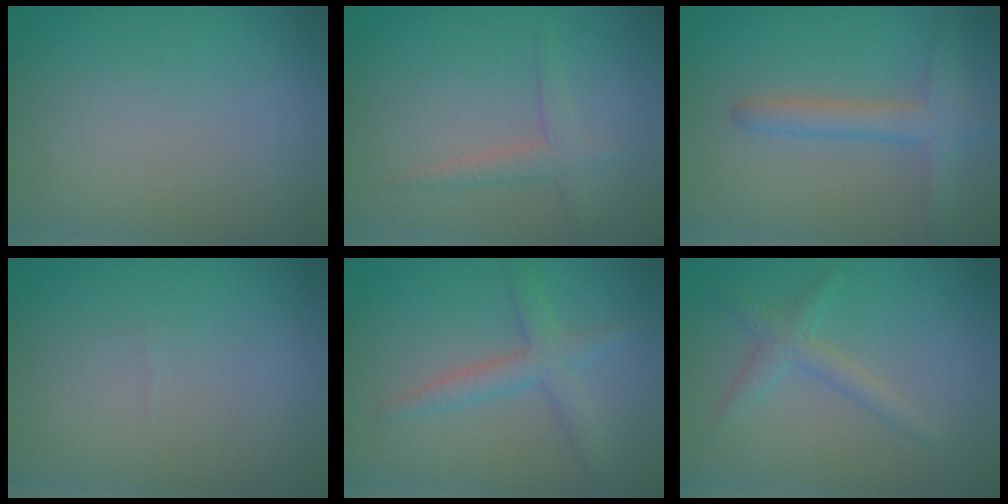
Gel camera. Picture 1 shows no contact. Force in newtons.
{"total": 1.8, "press": 1.8, "slide": 0.0}
{"total": 3.4, "press": 3.4, "slide": 0.2}
{"total": 0.0}
{"total": 2.9, "press": 2.9, "slide": 0.1}
{"total": 2.0, "press": 2.0, "slide": 0.1}